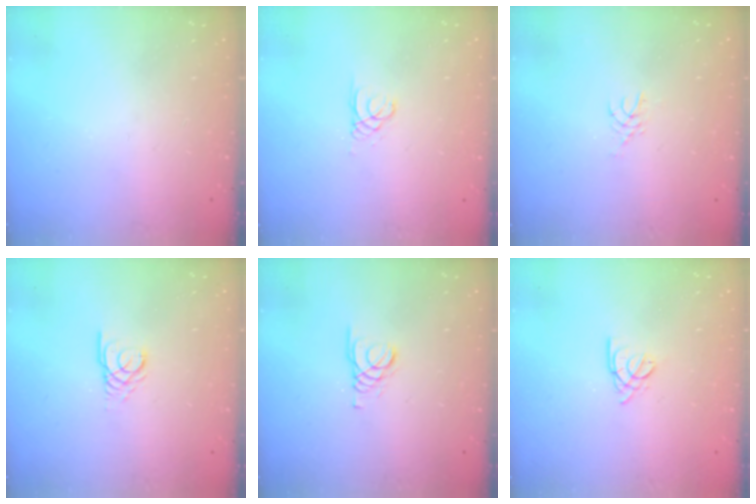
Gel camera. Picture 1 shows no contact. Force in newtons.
{"total": 0.8, "press": 0.8, "slide": 0.1}
{"total": 3.3, "press": 3.3, "slide": 0.4}
{"total": 2.4, "press": 2.4, "slide": 0.1}
{"total": 1.8, "press": 1.8, "slide": 0.2}
{"total": 2.6, "press": 2.6, "slide": 0.6}